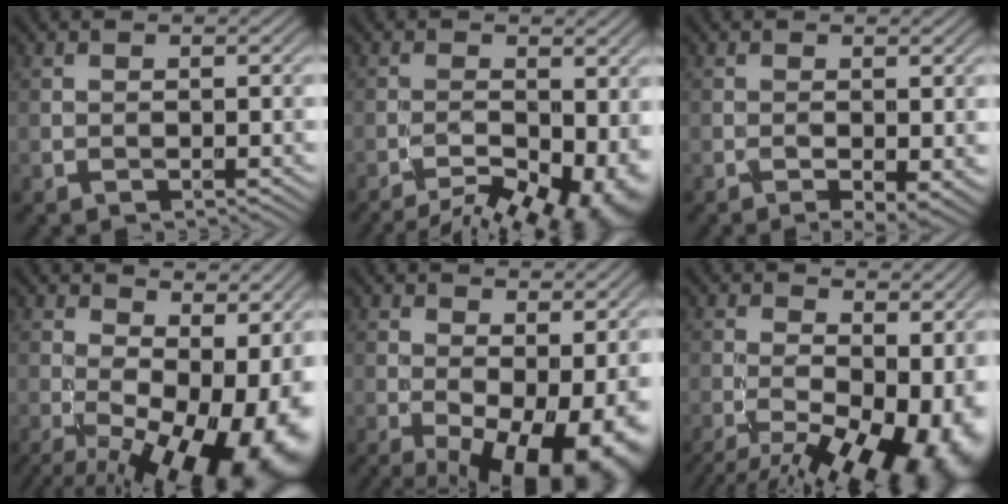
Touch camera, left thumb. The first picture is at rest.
{"total": 13.0, "force": [-6.8, 6.1, 9.2], "torque": [-0.117, -0.029, -0.077]}
{"total": 3.7, "force": [-1.2, 1.1, 3.3], "torque": [-0.053, -0.010, -0.014]}
{"total": 18.6, "force": [-1.8, 9.1, 16.2], "torque": [-0.190, -0.011, 0.009]}
{"total": 15.2, "force": [-3.0, 7.5, 12.9], "torque": [-0.173, -0.020, -0.018]}
{"total": 17.8, "force": [-5.7, 8.7, 14.4], "torque": [-0.203, -0.022, -0.055]}